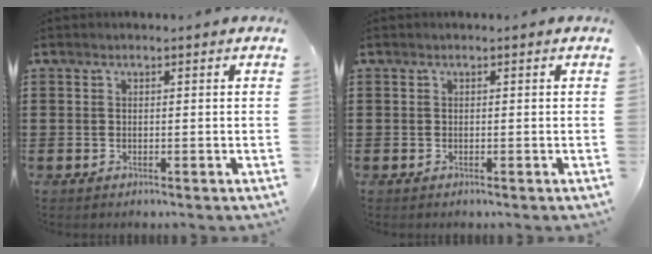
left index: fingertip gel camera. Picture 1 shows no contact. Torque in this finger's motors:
{"motor_torque": [0.10, 0.10, 0.00, 0.00]}